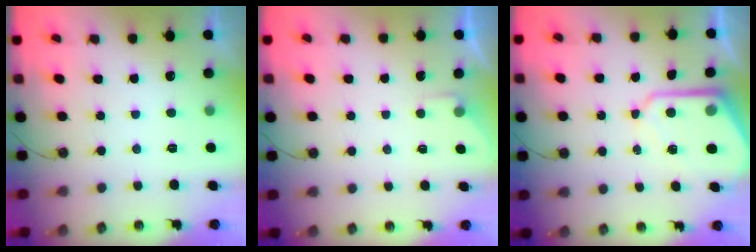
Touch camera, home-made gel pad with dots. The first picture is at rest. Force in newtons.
{"total": 2.9, "press": 2.8, "slide": 0.4}
{"total": 9.3, "press": 9.2, "slide": 0.6}